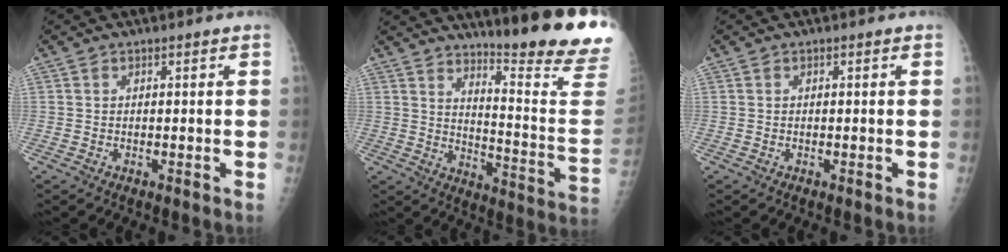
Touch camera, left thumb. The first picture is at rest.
{"total": 21.7, "force": [18.3, 0.3, 11.7], "torque": [-0.142, -0.182, 0.238]}
{"total": 0.0}